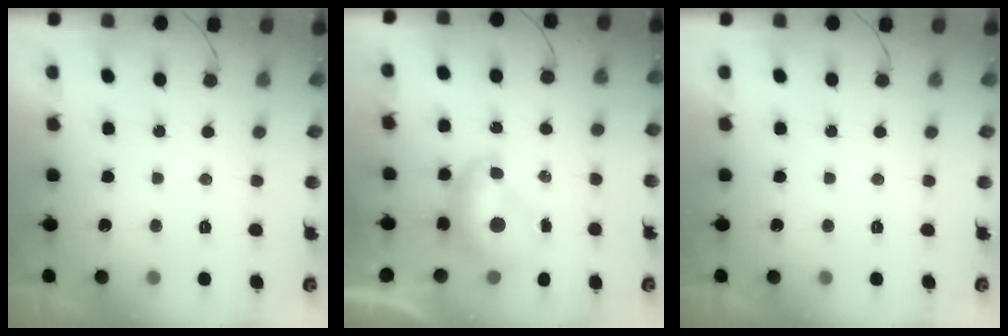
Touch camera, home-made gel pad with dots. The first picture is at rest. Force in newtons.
{"total": 7.7, "press": 7.7, "slide": 0.3}
{"total": 0.0}